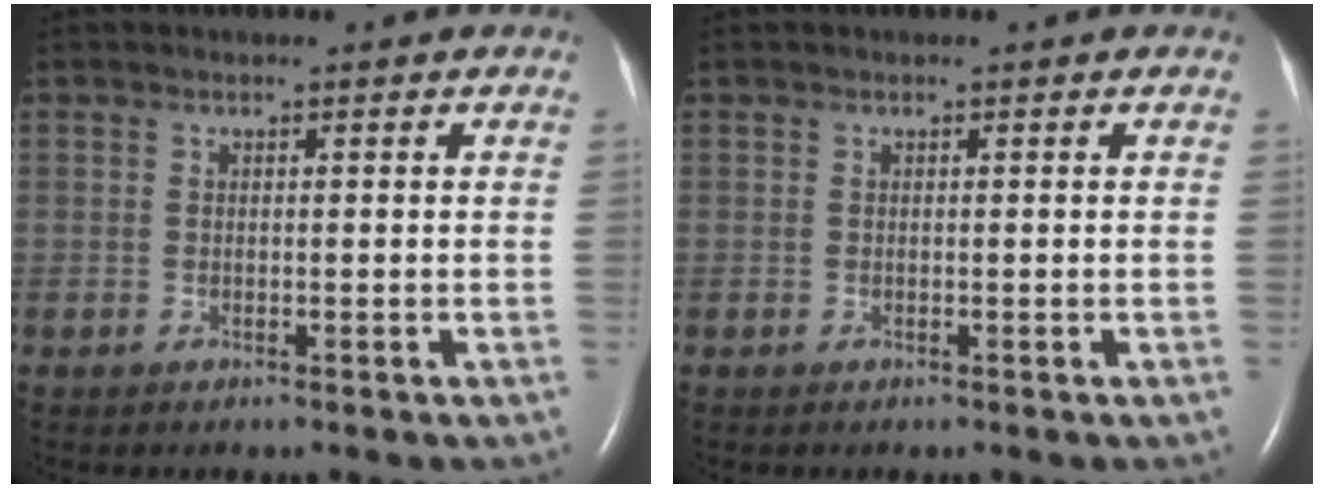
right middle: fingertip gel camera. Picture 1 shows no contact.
{"total": 0.0}